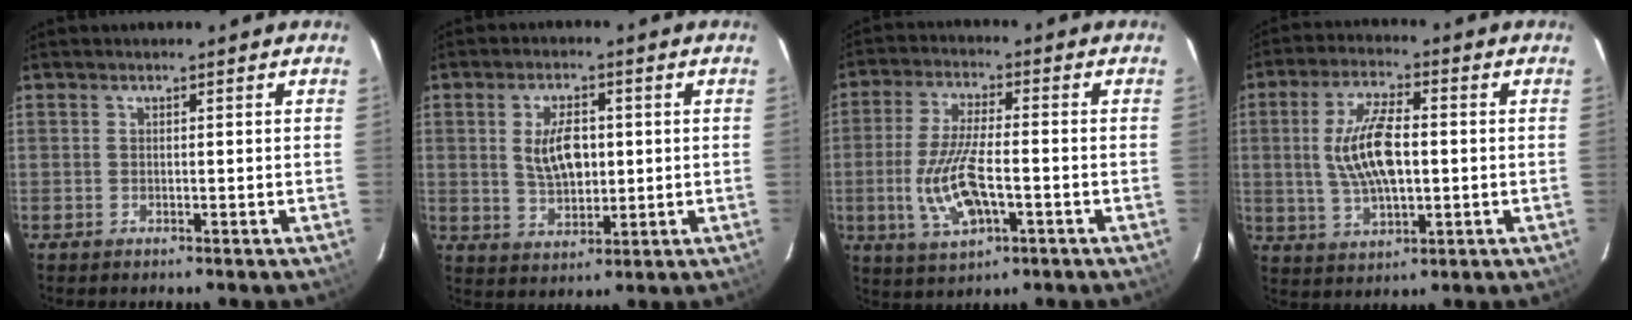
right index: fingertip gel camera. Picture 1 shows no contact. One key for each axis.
{"total": 7.8, "fx": 1.0, "fy": 4.2, "fz": 6.4, "tx": -0.120, "ty": 0.004, "tz": 0.025}
{"total": 11.3, "fx": -3.0, "fy": 3.9, "fz": 10.2, "tx": -0.213, "ty": -0.009, "tz": -0.052}
{"total": 11.4, "fx": 0.3, "fy": 4.6, "fz": 10.4, "tx": -0.206, "ty": 0.005, "tz": 0.010}